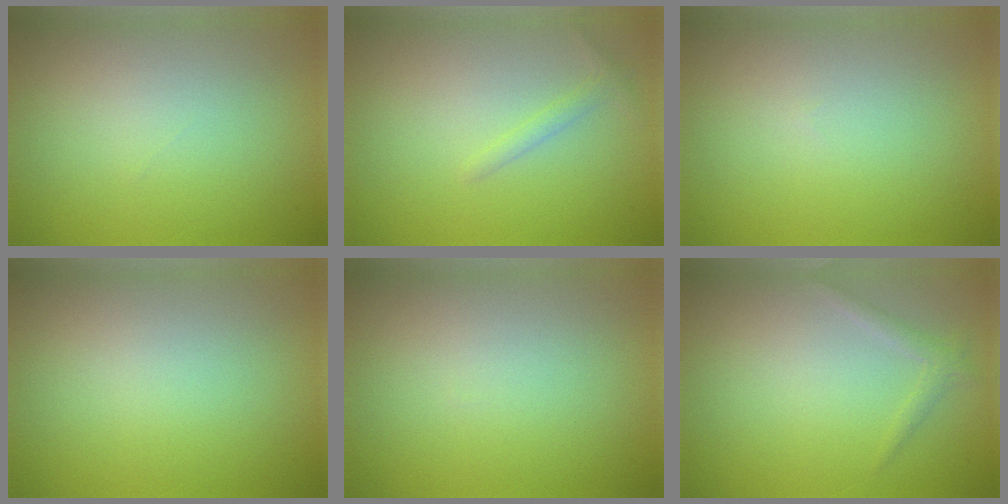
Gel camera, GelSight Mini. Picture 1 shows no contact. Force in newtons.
{"total": 1.1, "press": 1.1, "slide": 0.1}
{"total": 0.0}
{"total": 0.0}
{"total": 0.0}
{"total": 1.1, "press": 1.1, "slide": 0.1}